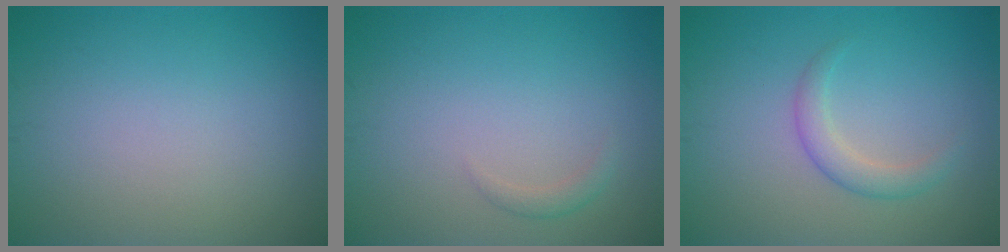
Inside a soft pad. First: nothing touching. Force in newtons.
{"total": 0.9, "press": 0.9, "slide": 0.1}
{"total": 2.0, "press": 2.0, "slide": 0.1}